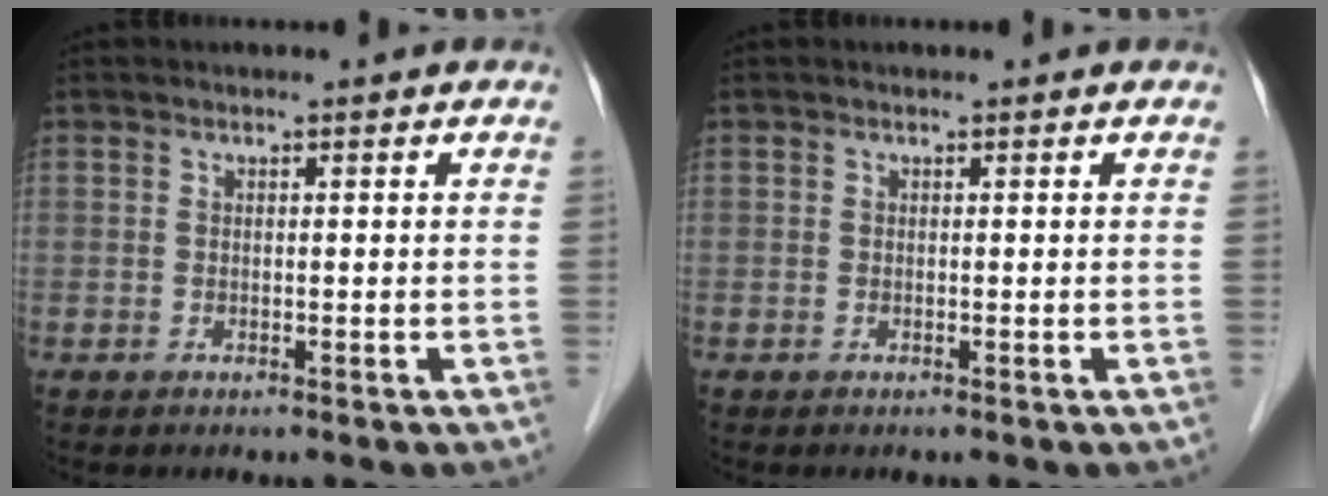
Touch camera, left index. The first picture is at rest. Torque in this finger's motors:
{"motor_torque": [-0.37, 0.03, -0.04, 0.00]}